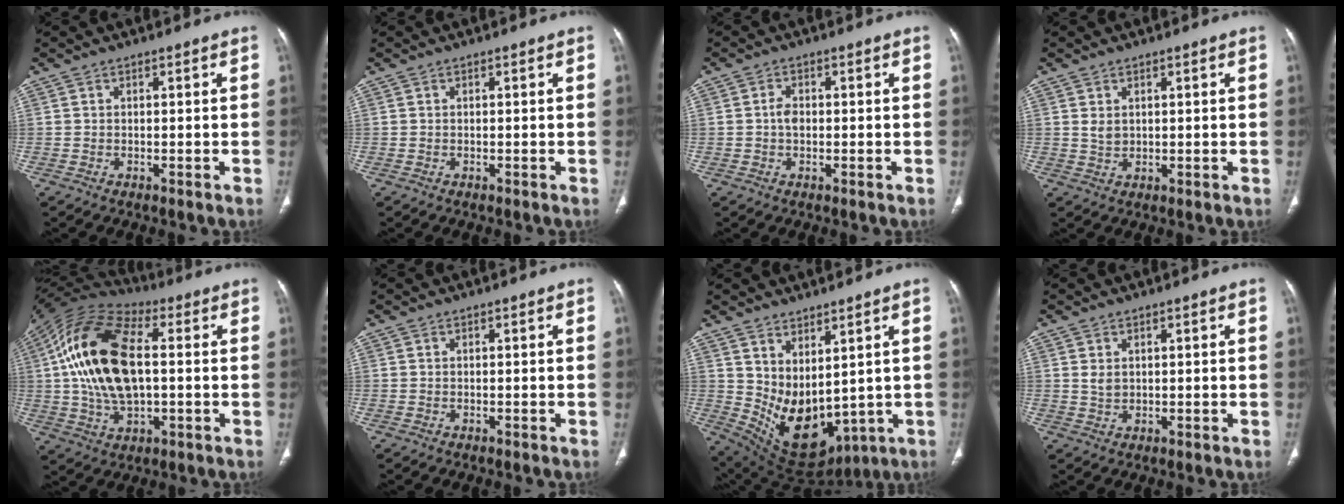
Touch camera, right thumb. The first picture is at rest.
{"total": 0.0}
{"total": 2.4, "force": [-0.1, 1.7, 1.7], "torque": [-0.025, 0.006, -0.006]}
{"total": 2.1, "force": [0.9, 1.3, 1.4], "torque": [-0.022, -0.005, 0.022]}
{"total": 21.2, "force": [2.0, 11.0, 18.0], "torque": [-0.358, 0.017, 0.030]}
{"total": 0.0}
{"total": 13.1, "force": [3.4, 7.6, 10.1], "torque": [-0.150, -0.041, 0.099]}
{"total": 2.0, "force": [0.8, 1.2, 1.3], "torque": [-0.022, -0.004, 0.021]}